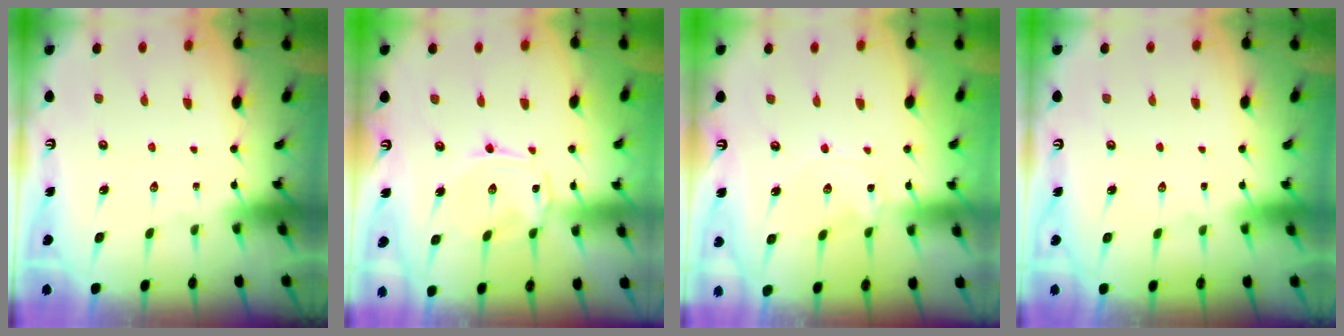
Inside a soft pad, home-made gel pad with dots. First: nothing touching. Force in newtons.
{"total": 2.1, "press": 2.0, "slide": 0.6}
{"total": 0.8, "press": 0.7, "slide": 0.3}
{"total": 1.6, "press": 1.6, "slide": 0.1}